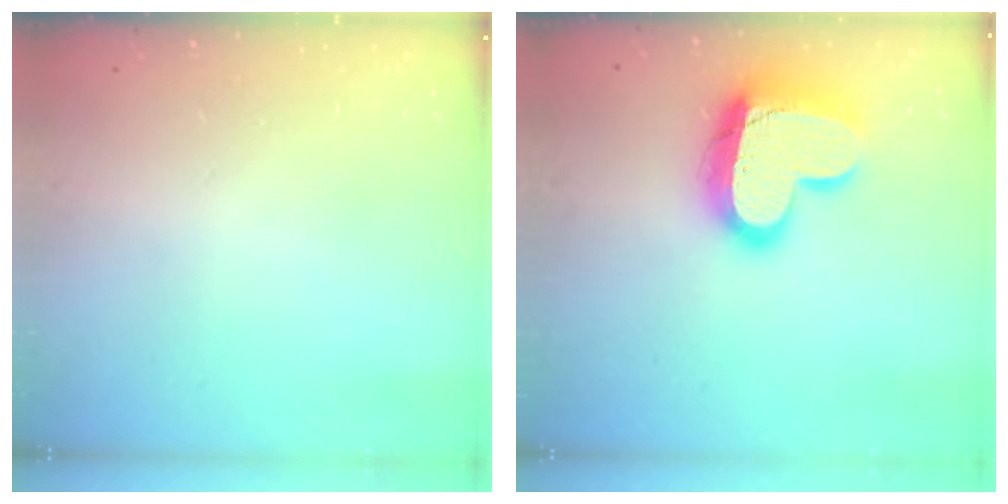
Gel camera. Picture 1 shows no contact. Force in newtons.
{"total": 19.3, "press": 19.2, "slide": 1.6}